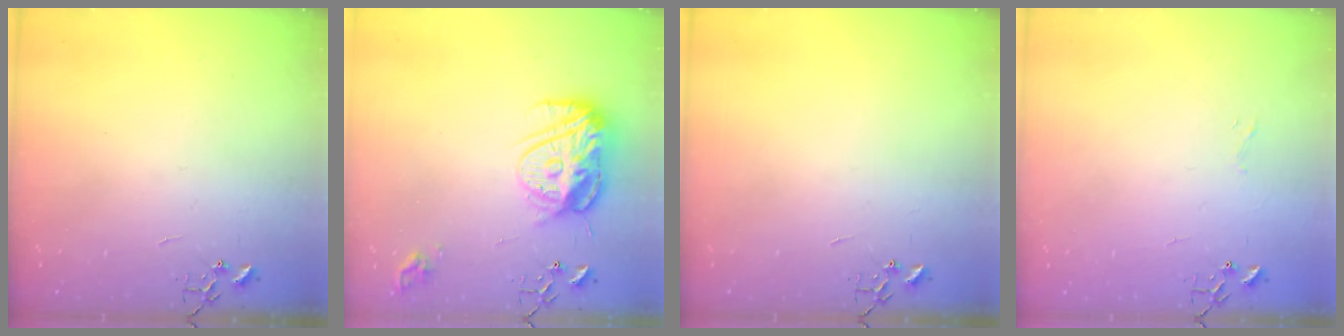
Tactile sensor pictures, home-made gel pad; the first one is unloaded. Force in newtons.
{"total": 19.1, "press": 19.1, "slide": 1.5}
{"total": 0.0}
{"total": 3.4, "press": 3.4, "slide": 0.3}